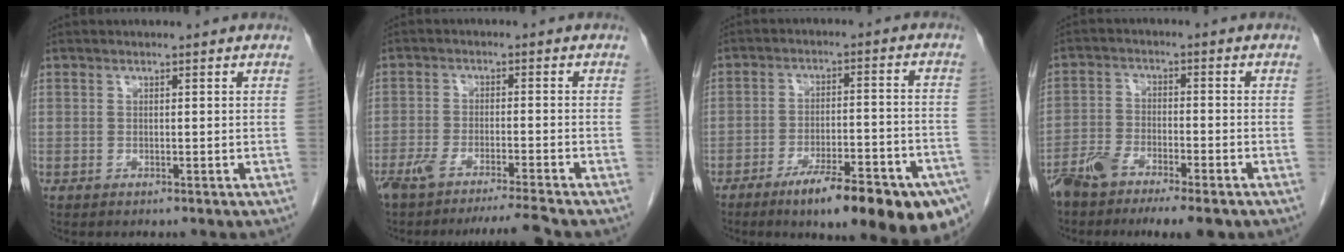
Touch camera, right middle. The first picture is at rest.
{"total": 7.9, "force": [-6.9, -1.2, 3.6], "torque": [-0.049, -0.012, -0.112]}
{"total": 18.9, "force": [-12.5, 3.5, 13.8], "torque": [-0.121, 0.014, -0.181]}
{"total": 10.1, "force": [-7.3, 2.5, 6.6], "torque": [-0.116, -0.008, -0.122]}